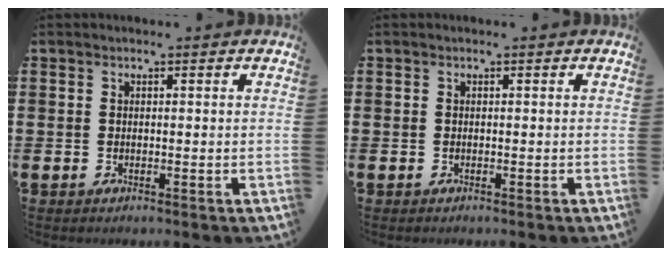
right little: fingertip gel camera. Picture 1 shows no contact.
{"total": 0.0}